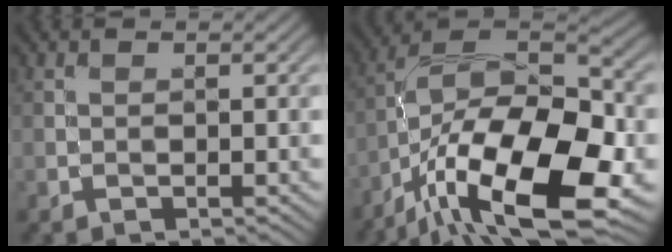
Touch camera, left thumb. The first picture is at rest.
{"total": 18.7, "force": [-9.0, 8.2, 14.2], "torque": [-0.261, -0.015, -0.164]}